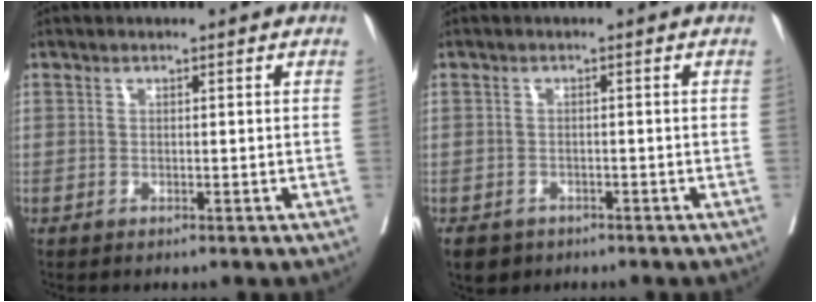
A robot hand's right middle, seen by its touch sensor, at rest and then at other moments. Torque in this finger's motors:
{"motor_torque": [0.43, -0.52, 0.14, 0.01]}